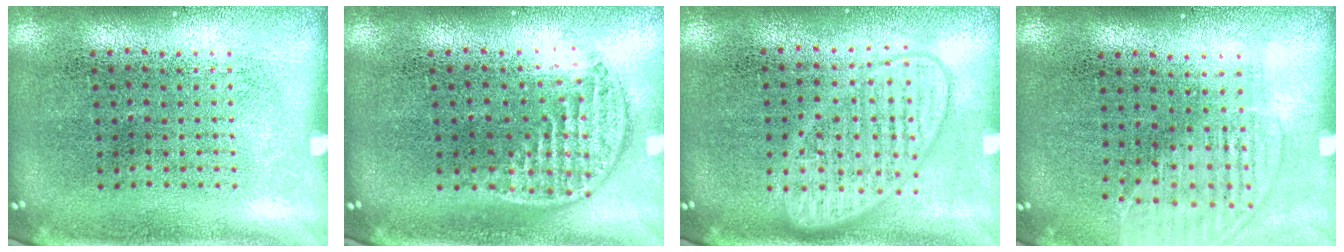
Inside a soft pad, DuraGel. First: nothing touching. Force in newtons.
{"total": 1.3, "press": 1.1, "slide": 0.7}
{"total": 2.1, "press": 2.1, "slide": 0.3}
{"total": 1.5, "press": 1.3, "slide": 0.6}